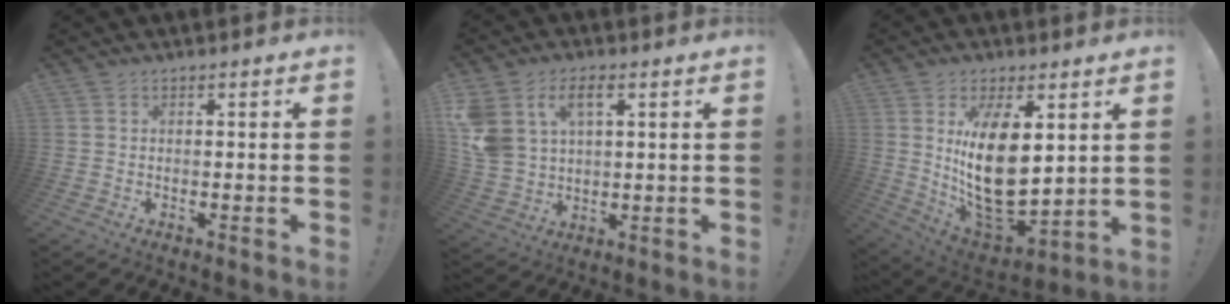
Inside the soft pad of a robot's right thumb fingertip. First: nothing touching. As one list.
[{"total": 10.4, "force": [4.5, 6.8, 6.4], "torque": [-0.142, -0.012, 0.086]}, {"total": 19.5, "force": [5.0, 10.2, 15.8], "torque": [-0.292, -0.055, 0.097]}]